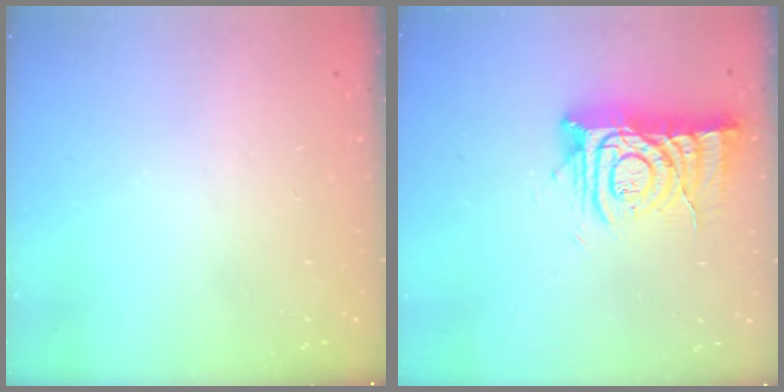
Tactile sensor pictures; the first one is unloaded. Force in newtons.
{"total": 12.2, "press": 12.2, "slide": 1.0}